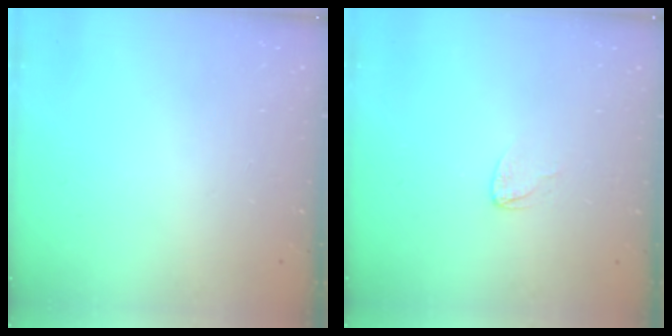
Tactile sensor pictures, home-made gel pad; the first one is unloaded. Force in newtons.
{"total": 2.7, "press": 2.7, "slide": 0.2}